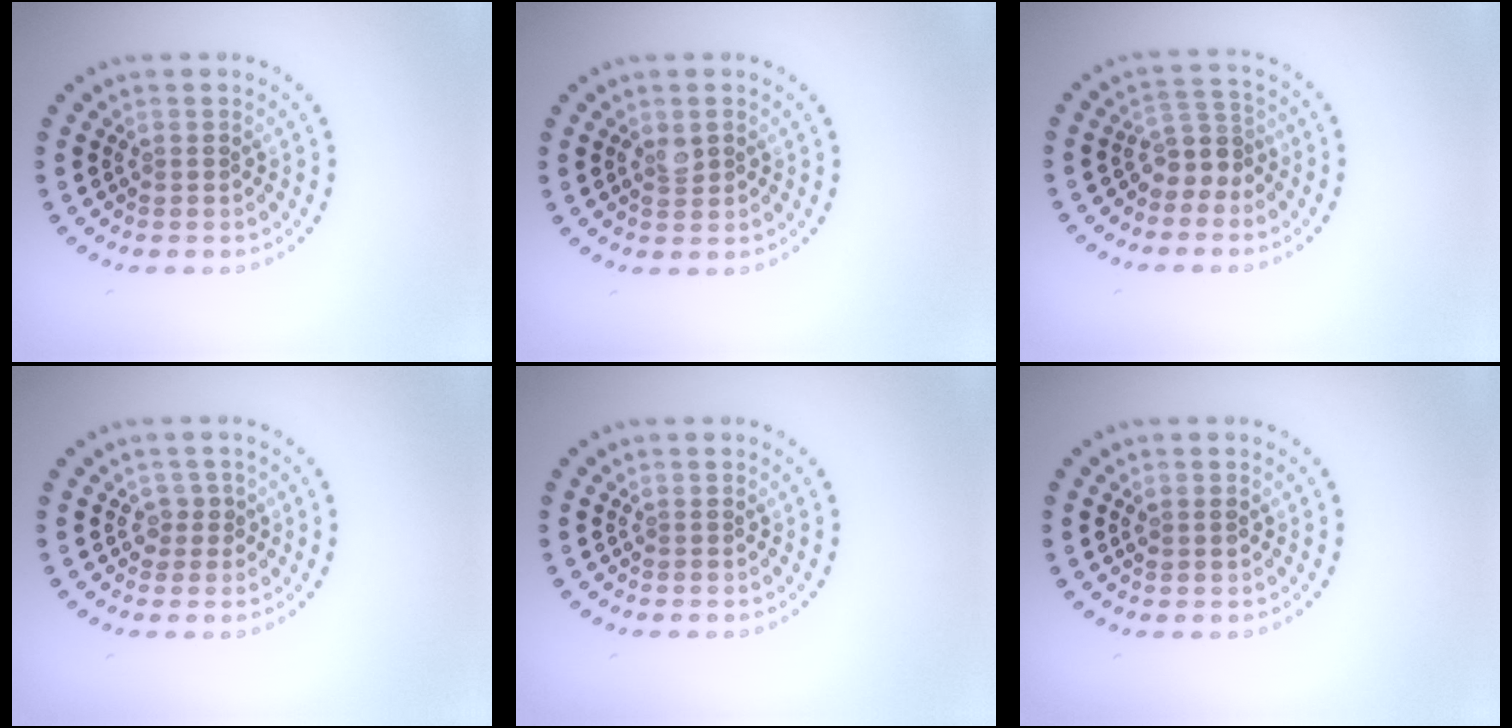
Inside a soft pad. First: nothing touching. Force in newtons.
{"total": 1.3, "press": 1.3, "slide": 0.0}
{"total": 2.8, "press": 2.1, "slide": 1.9}
{"total": 1.4, "press": 1.0, "slide": 1.0}
{"total": 0.0}
{"total": 0.9, "press": 0.9, "slide": 0.1}